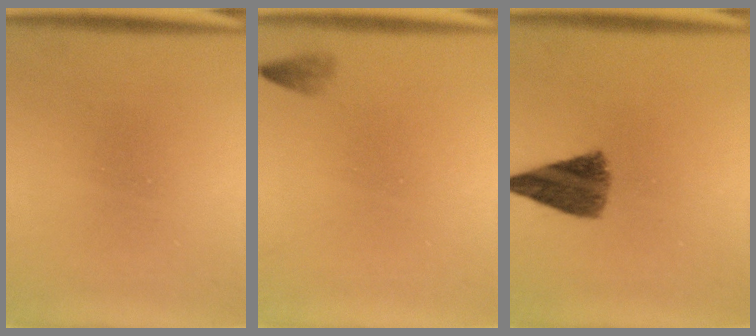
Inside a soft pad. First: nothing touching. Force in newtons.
{"total": 1.4}
{"total": 8.8}